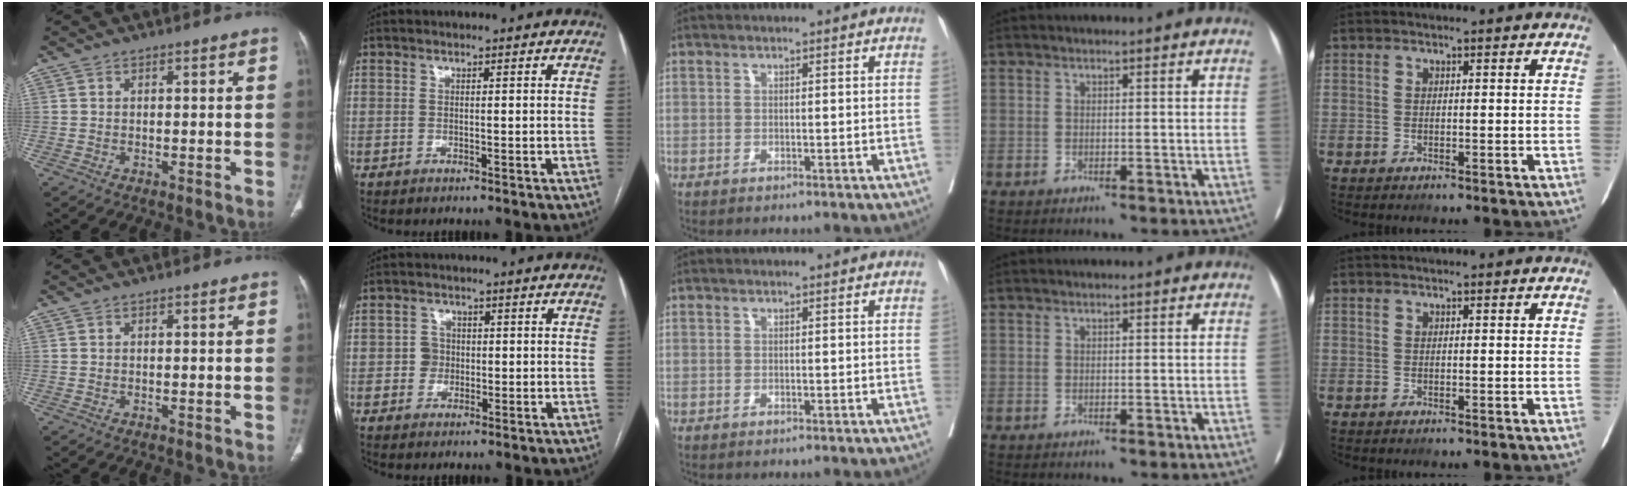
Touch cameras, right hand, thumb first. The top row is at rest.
{"index": {"total": 2.6, "force": [-0.2, 2.5, 0.7], "torque": [-0.003, 0.009, -0.004]}}